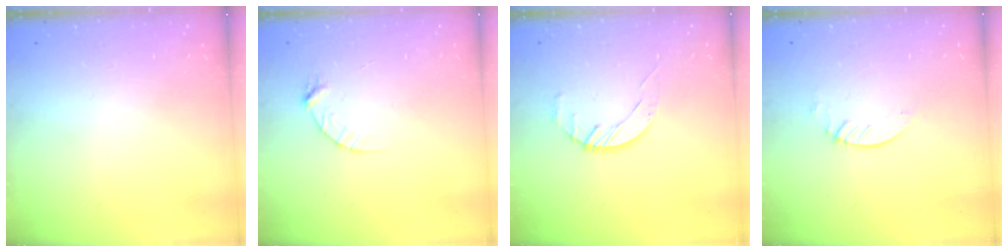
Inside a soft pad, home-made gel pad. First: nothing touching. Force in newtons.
{"total": 4.4, "press": 4.4, "slide": 0.4}
{"total": 2.1, "press": 2.0, "slide": 0.3}
{"total": 2.3, "press": 2.3, "slide": 0.2}